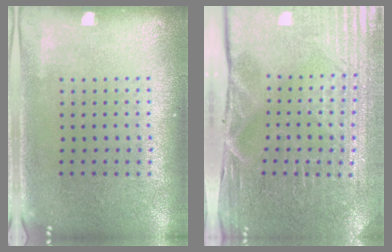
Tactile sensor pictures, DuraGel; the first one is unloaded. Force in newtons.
{"total": 4.2, "press": 4.1, "slide": 0.8}